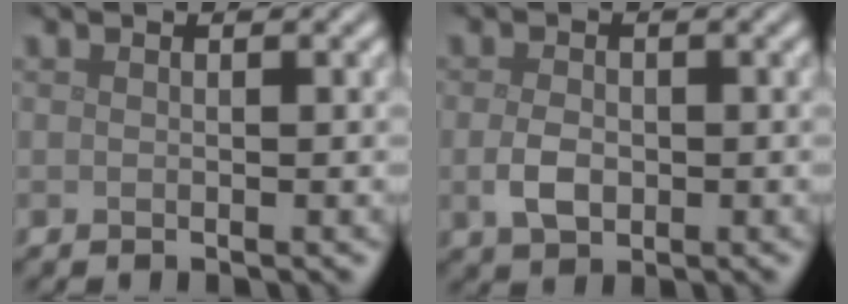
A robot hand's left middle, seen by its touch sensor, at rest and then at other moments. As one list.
[{"total": 2.4, "force": [-0.4, 1.7, 1.7], "torque": [-0.037, -0.004, -0.009]}]